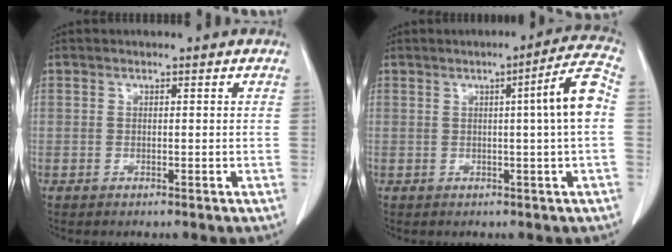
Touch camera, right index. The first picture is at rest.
{"total": 6.9, "force": [0.3, -1.0, 6.9], "torque": [-0.096, 0.006, 0.003]}